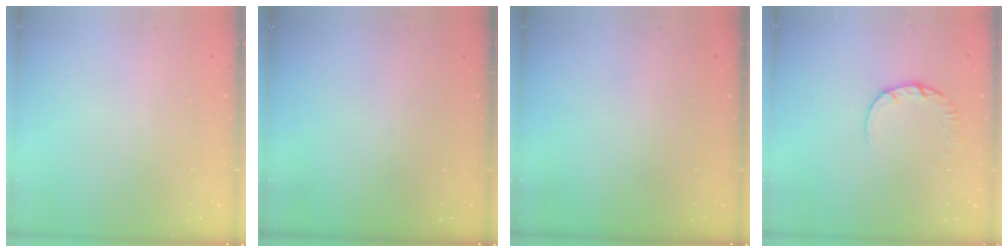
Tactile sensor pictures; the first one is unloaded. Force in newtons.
{"total": 0.0}
{"total": 0.0}
{"total": 2.4, "press": 2.4, "slide": 0.2}